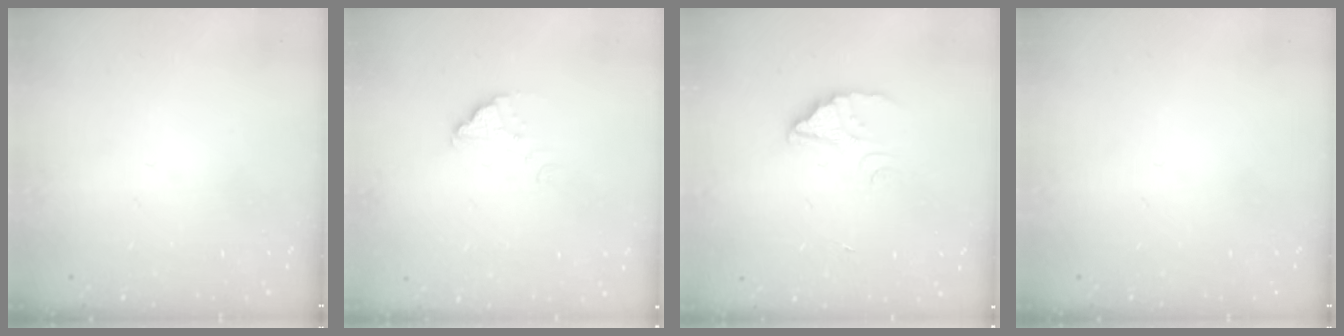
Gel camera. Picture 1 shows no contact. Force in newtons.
{"total": 2.2, "press": 2.2, "slide": 0.0}
{"total": 2.7, "press": 2.7, "slide": 0.1}
{"total": 0.0}